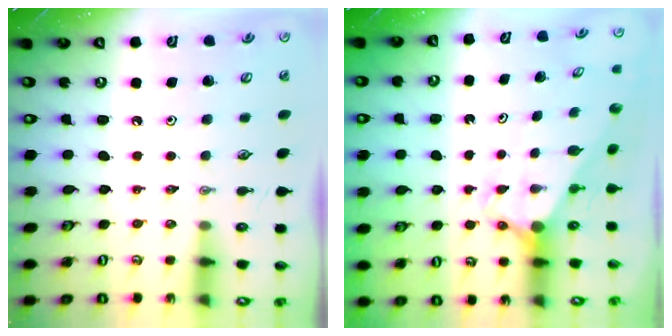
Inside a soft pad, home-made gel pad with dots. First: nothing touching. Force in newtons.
{"total": 2.9, "press": 2.9, "slide": 0.0}